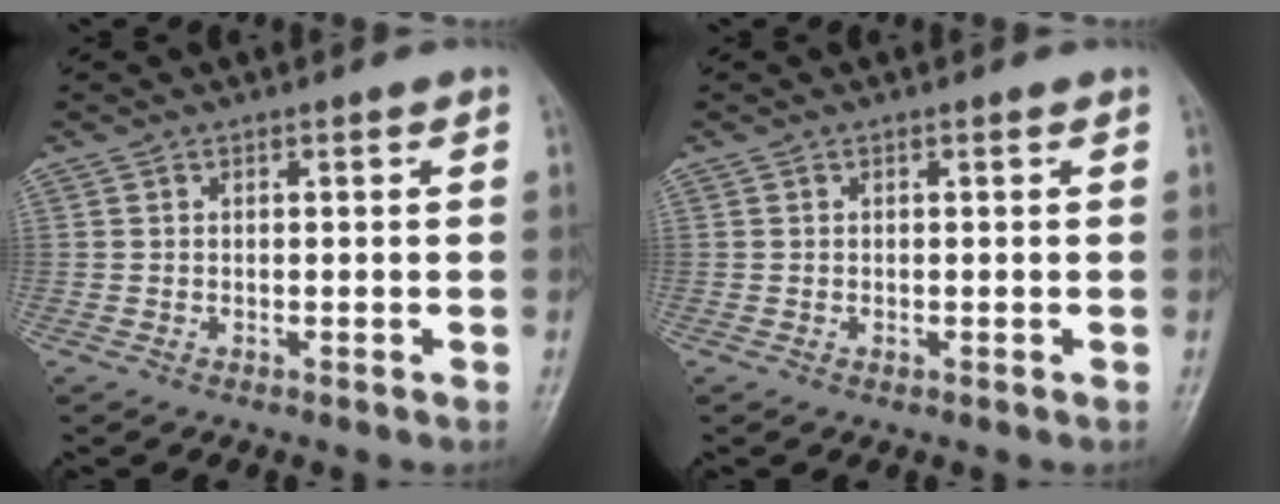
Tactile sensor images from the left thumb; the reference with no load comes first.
{"total": 0.5, "force": [0.1, 0.3, 0.4], "torque": [-0.006, 0.001, 0.002]}